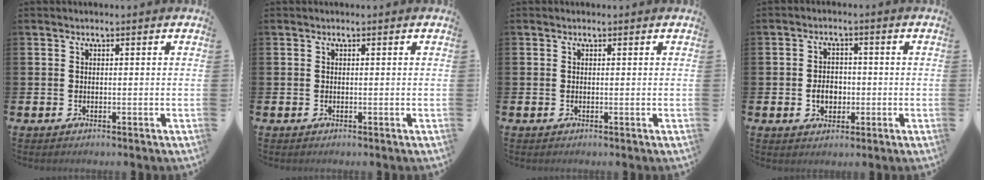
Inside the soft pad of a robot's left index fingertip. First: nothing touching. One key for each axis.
{"total": 0.0}
{"total": 0.0}
{"total": 3.4, "fx": -0.7, "fy": 2.6, "fz": 2.1, "tx": -0.028, "ty": -0.002, "tz": -0.020}